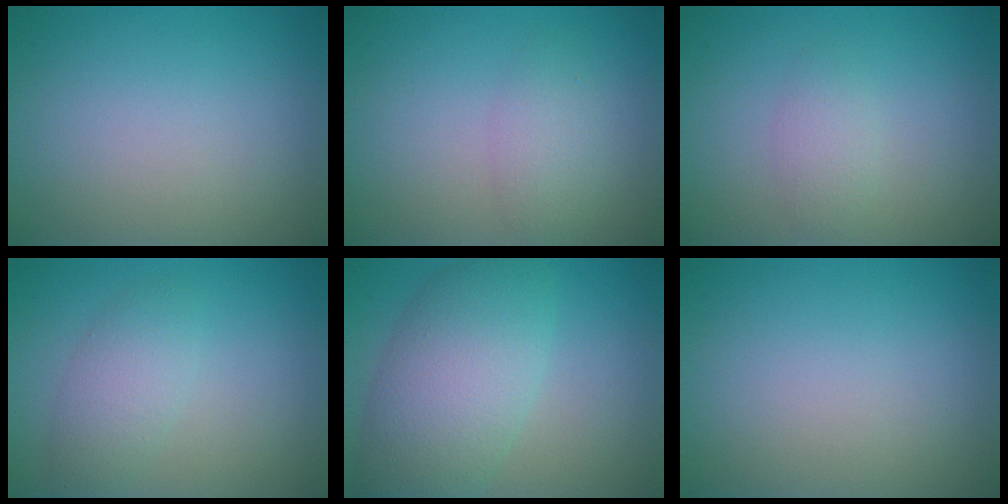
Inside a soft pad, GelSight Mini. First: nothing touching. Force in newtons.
{"total": 2.1, "press": 2.1, "slide": 0.1}
{"total": 1.7, "press": 1.7, "slide": 0.0}
{"total": 2.8, "press": 2.8, "slide": 0.1}
{"total": 7.6, "press": 7.6, "slide": 0.1}
{"total": 0.0}